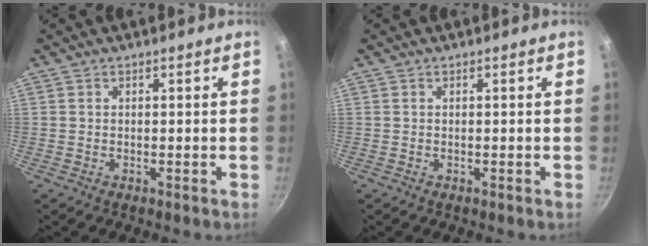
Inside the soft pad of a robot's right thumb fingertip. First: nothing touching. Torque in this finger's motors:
{"motor_torque": [0.00, 0.00, 0.00, 0.00, 0.00]}